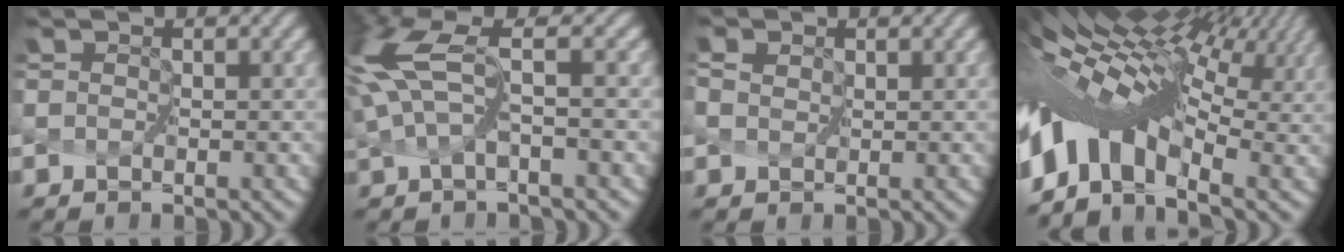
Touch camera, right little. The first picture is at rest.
{"total": 3.6, "force": [0.5, 0.7, 3.5], "torque": [-0.074, 0.009, 0.008]}
{"total": 0.7, "force": [0.3, 0.6, 0.2], "torque": [-0.003, 0.000, 0.005]}
{"total": 13.3, "force": [1.2, 7.5, 10.9], "torque": [-0.199, 0.014, 0.033]}